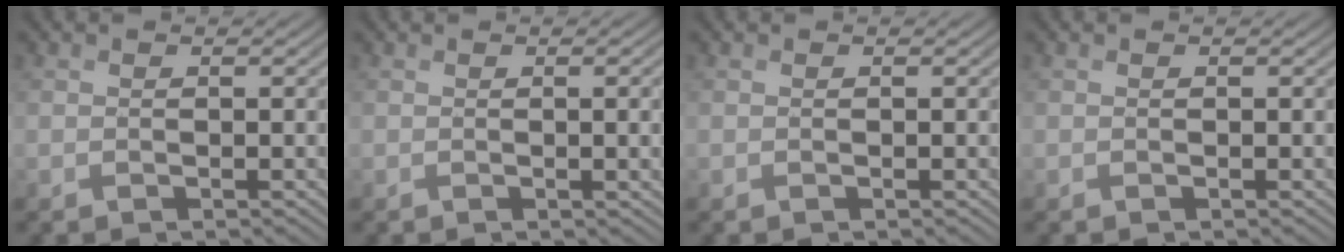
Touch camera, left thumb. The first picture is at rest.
{"total": 3.8, "force": [-0.1, 0.9, 3.7], "torque": [-0.053, 0.004, 0.000]}
{"total": 0.0}
{"total": 0.0}